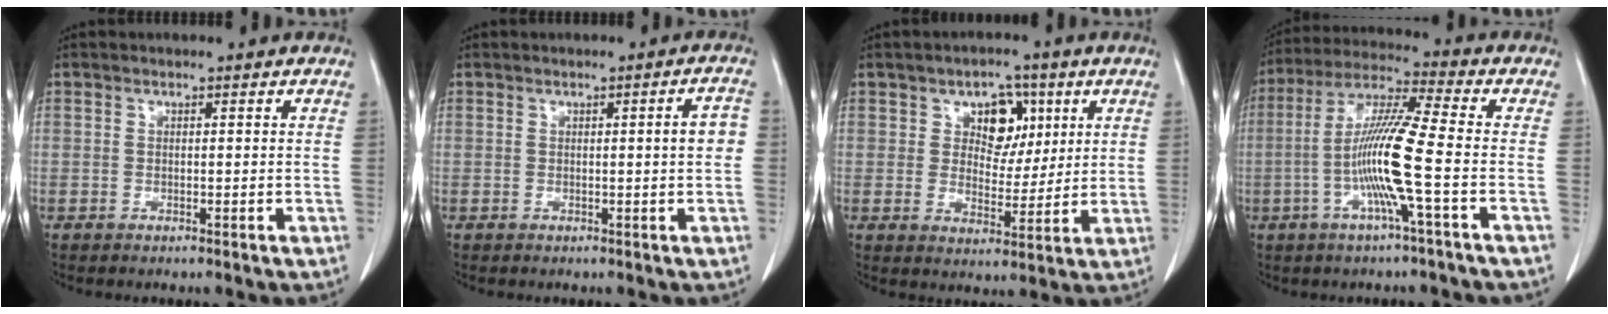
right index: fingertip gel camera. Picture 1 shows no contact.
{"total": 3.0, "force": [0.1, 0.1, 3.0], "torque": [-0.038, 0.003, 0.000]}
{"total": 6.9, "force": [2.8, 4.7, 4.3], "torque": [-0.056, 0.013, 0.046]}
{"total": 11.8, "force": [-2.7, -0.8, 11.5], "torque": [-0.227, 0.000, -0.061]}